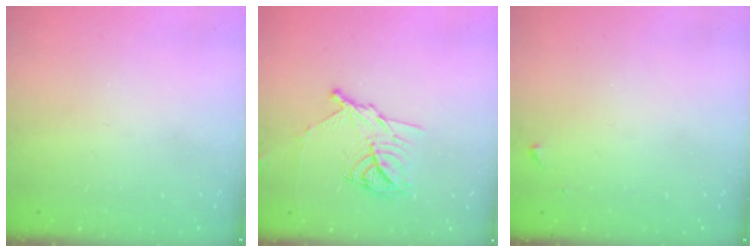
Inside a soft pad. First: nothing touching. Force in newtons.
{"total": 12.7, "press": 12.7, "slide": 0.7}
{"total": 3.3, "press": 3.3, "slide": 0.4}